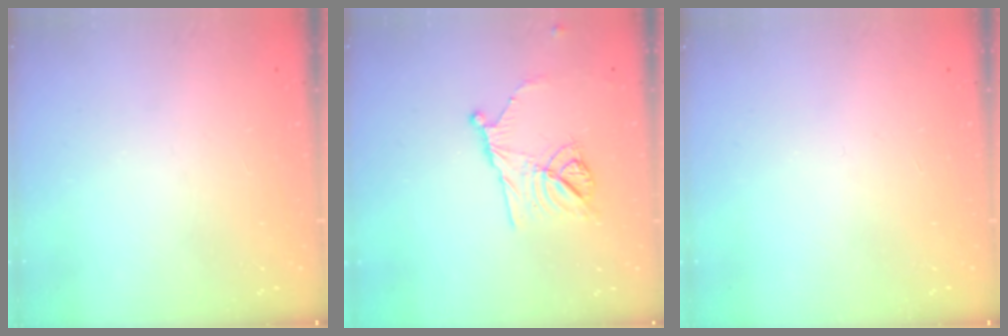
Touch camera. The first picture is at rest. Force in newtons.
{"total": 11.2, "press": 10.9, "slide": 2.3}
{"total": 0.0}